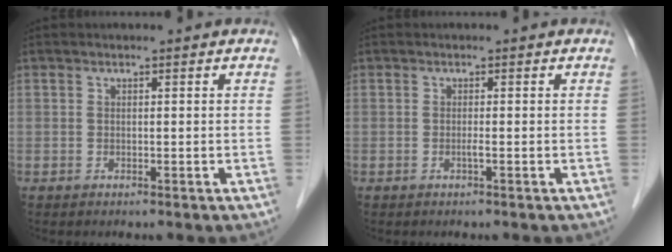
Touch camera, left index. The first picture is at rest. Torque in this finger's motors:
{"motor_torque": [0.15, 0.14, 0.02, 0.00]}